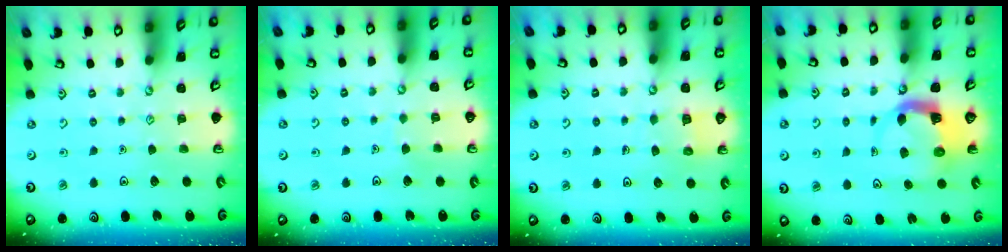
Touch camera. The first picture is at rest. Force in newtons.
{"total": 2.4, "press": 2.4, "slide": 0.1}
{"total": 5.3, "press": 5.3, "slide": 0.4}
{"total": 4.4, "press": 4.3, "slide": 0.8}